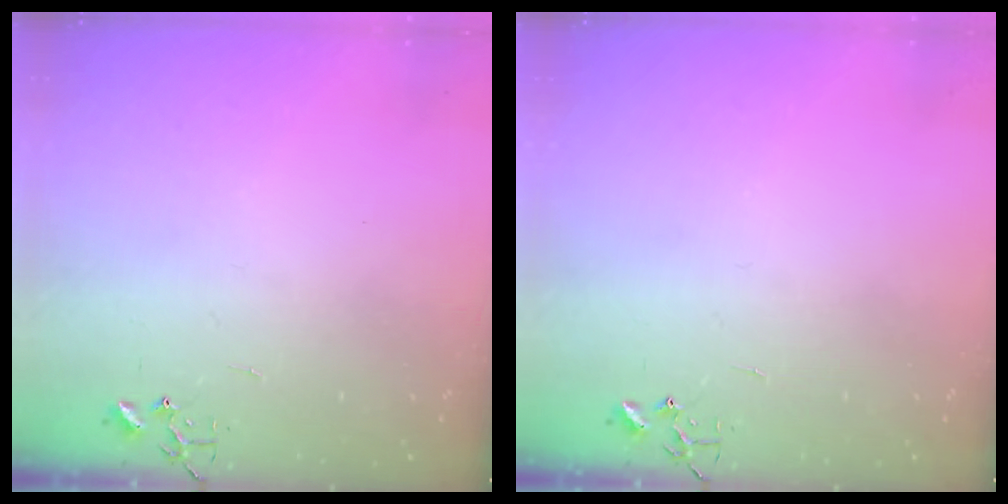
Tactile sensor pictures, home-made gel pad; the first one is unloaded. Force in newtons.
{"total": 0.0}